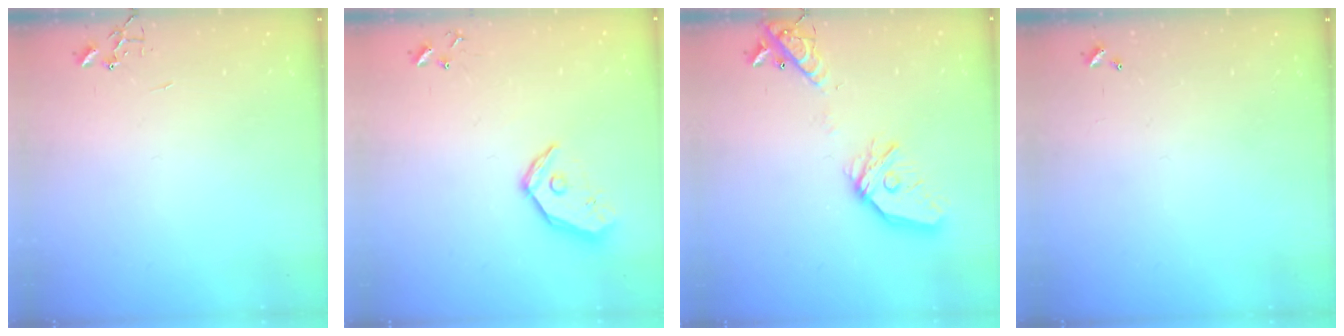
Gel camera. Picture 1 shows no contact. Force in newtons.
{"total": 12.3, "press": 12.1, "slide": 1.9}
{"total": 18.3, "press": 18.2, "slide": 2.6}
{"total": 0.0}